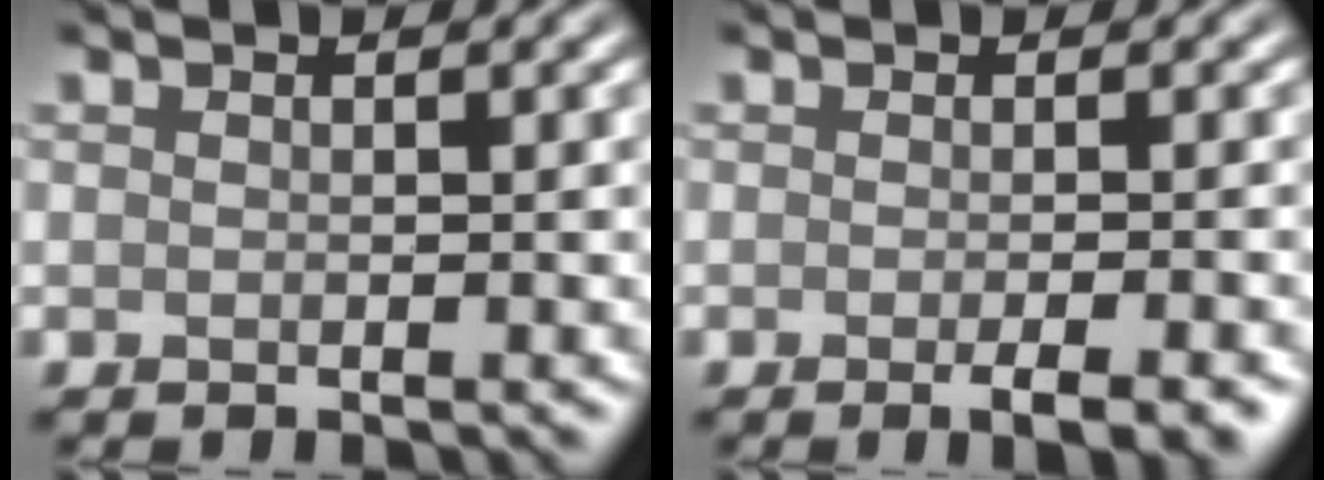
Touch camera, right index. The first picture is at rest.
{"total": 3.3, "force": [-1.4, 0.7, 2.9], "torque": [-0.032, -0.002, -0.021]}